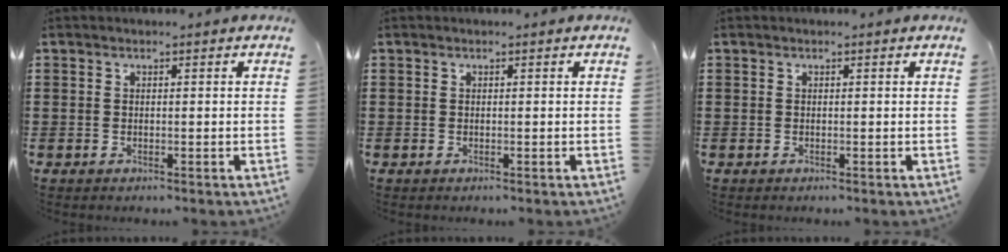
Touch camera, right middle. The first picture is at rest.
{"total": 0.0}
{"total": 0.0}